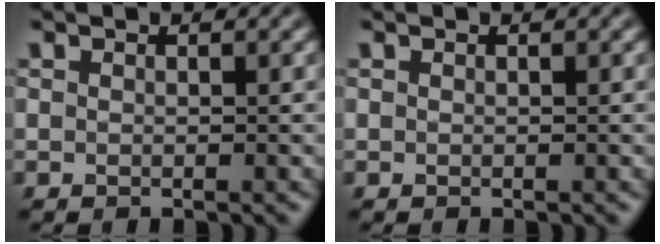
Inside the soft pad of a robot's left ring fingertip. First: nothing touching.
{"total": 0.0}